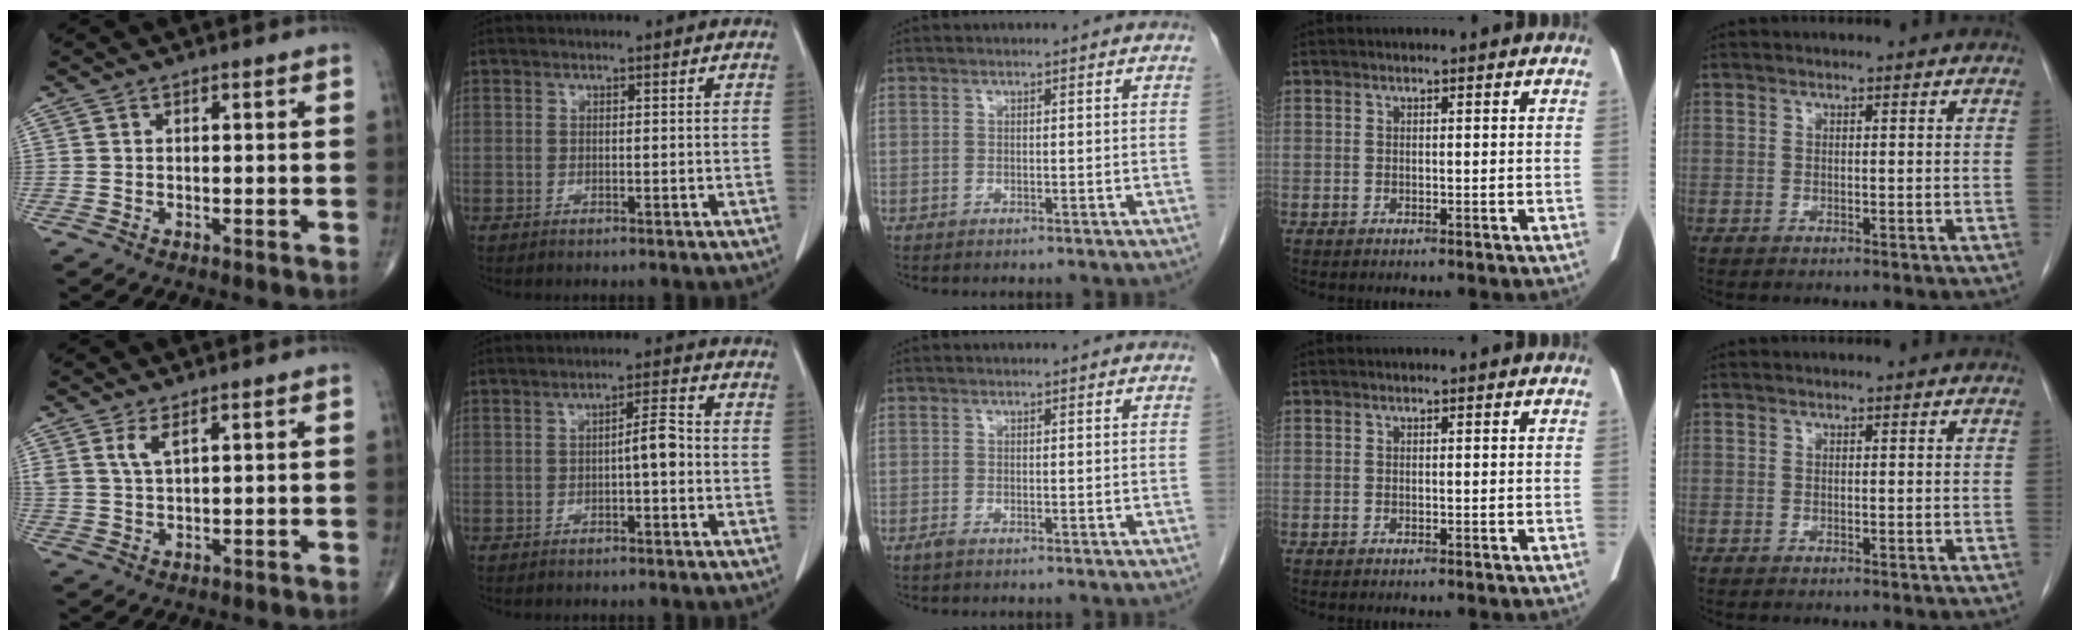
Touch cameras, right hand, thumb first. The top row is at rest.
{"thumb": {"total": 3.1, "force": [1.7, 0.9, 2.3], "torque": [-0.050, -0.008, 0.041]}, "index": {"total": 3.5, "force": [-0.6, 0.5, 3.5], "torque": [-0.050, 0.008, -0.010]}, "middle": {"total": 0.6, "force": [-0.5, 0.1, 0.4], "torque": [-0.011, -0.002, -0.008]}}